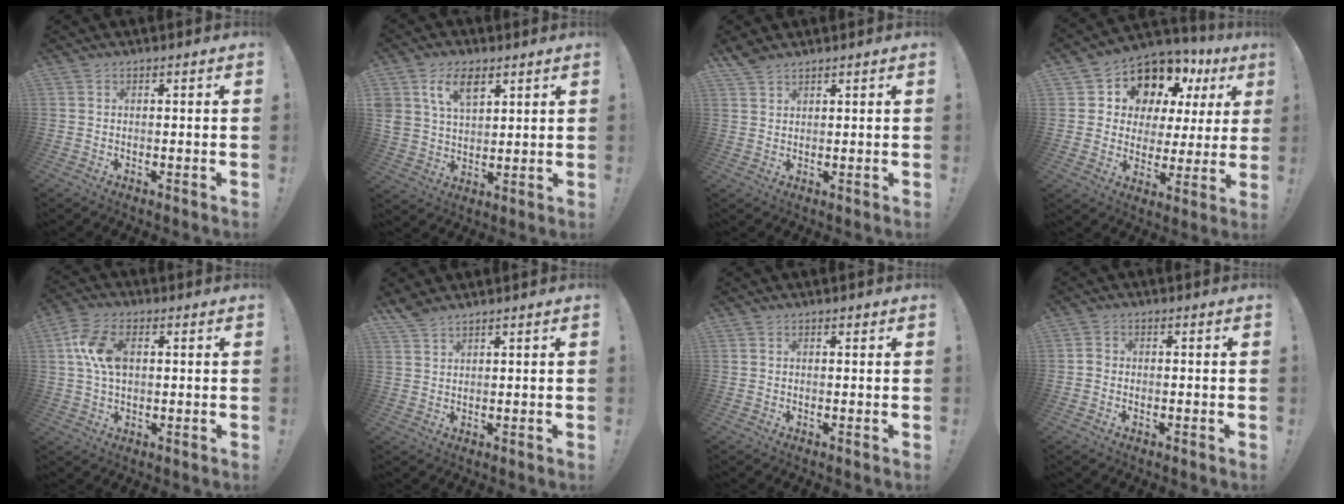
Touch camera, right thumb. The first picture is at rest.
{"total": 10.5, "force": [6.0, 6.2, 5.9], "torque": [-0.100, -0.018, 0.115]}
{"total": 3.2, "force": [2.8, 1.1, 1.1], "torque": [-0.018, -0.016, 0.054]}
{"total": 11.2, "force": [7.8, 7.1, 3.5], "torque": [-0.058, -0.072, 0.152]}
{"total": 10.6, "force": [2.1, 6.5, 8.1], "torque": [-0.156, 0.006, 0.039]}
{"total": 3.2, "force": [2.9, 0.6, 1.2], "torque": [-0.022, -0.019, 0.055]}
{"total": 0.7, "force": [0.4, 0.4, 0.2], "torque": [0.001, -0.002, 0.007]}
{"total": 1.7, "force": [-0.7, 1.1, 1.0], "torque": [-0.015, 0.006, -0.011]}